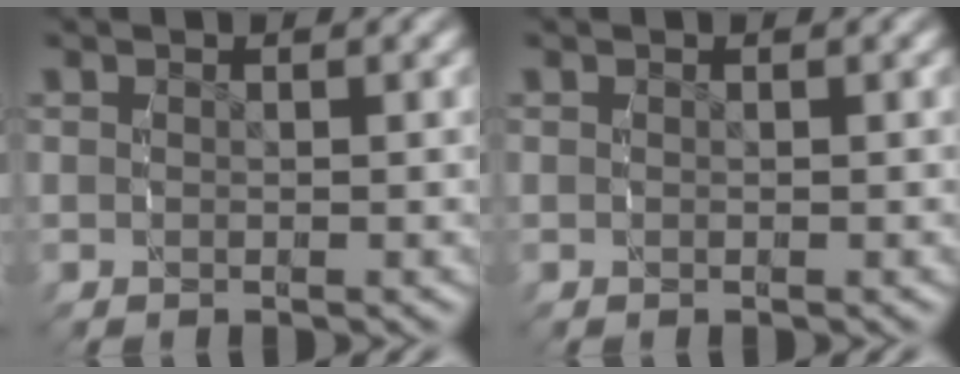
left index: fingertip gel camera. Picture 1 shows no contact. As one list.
[{"total": 0.0}]